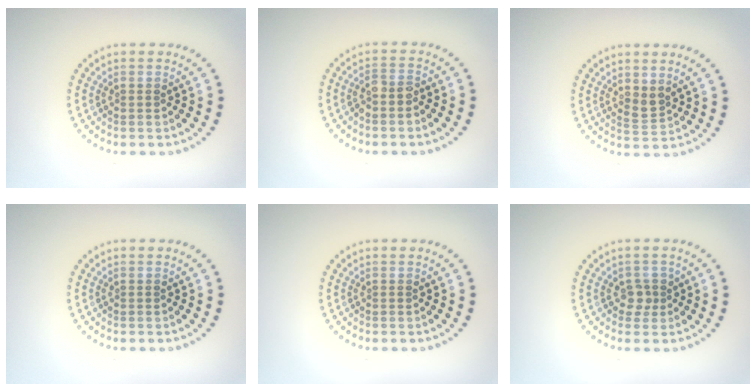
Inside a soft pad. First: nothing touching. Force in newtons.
{"total": 1.8, "press": 1.5, "slide": 1.0}
{"total": 1.5, "press": 1.3, "slide": 0.8}
{"total": 0.0}
{"total": 0.0}
{"total": 1.5, "press": 1.2, "slide": 0.9}